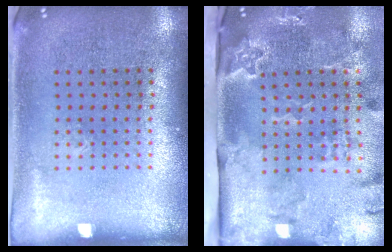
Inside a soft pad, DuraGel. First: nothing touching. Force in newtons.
{"total": 3.3, "press": 2.4, "slide": 2.3}